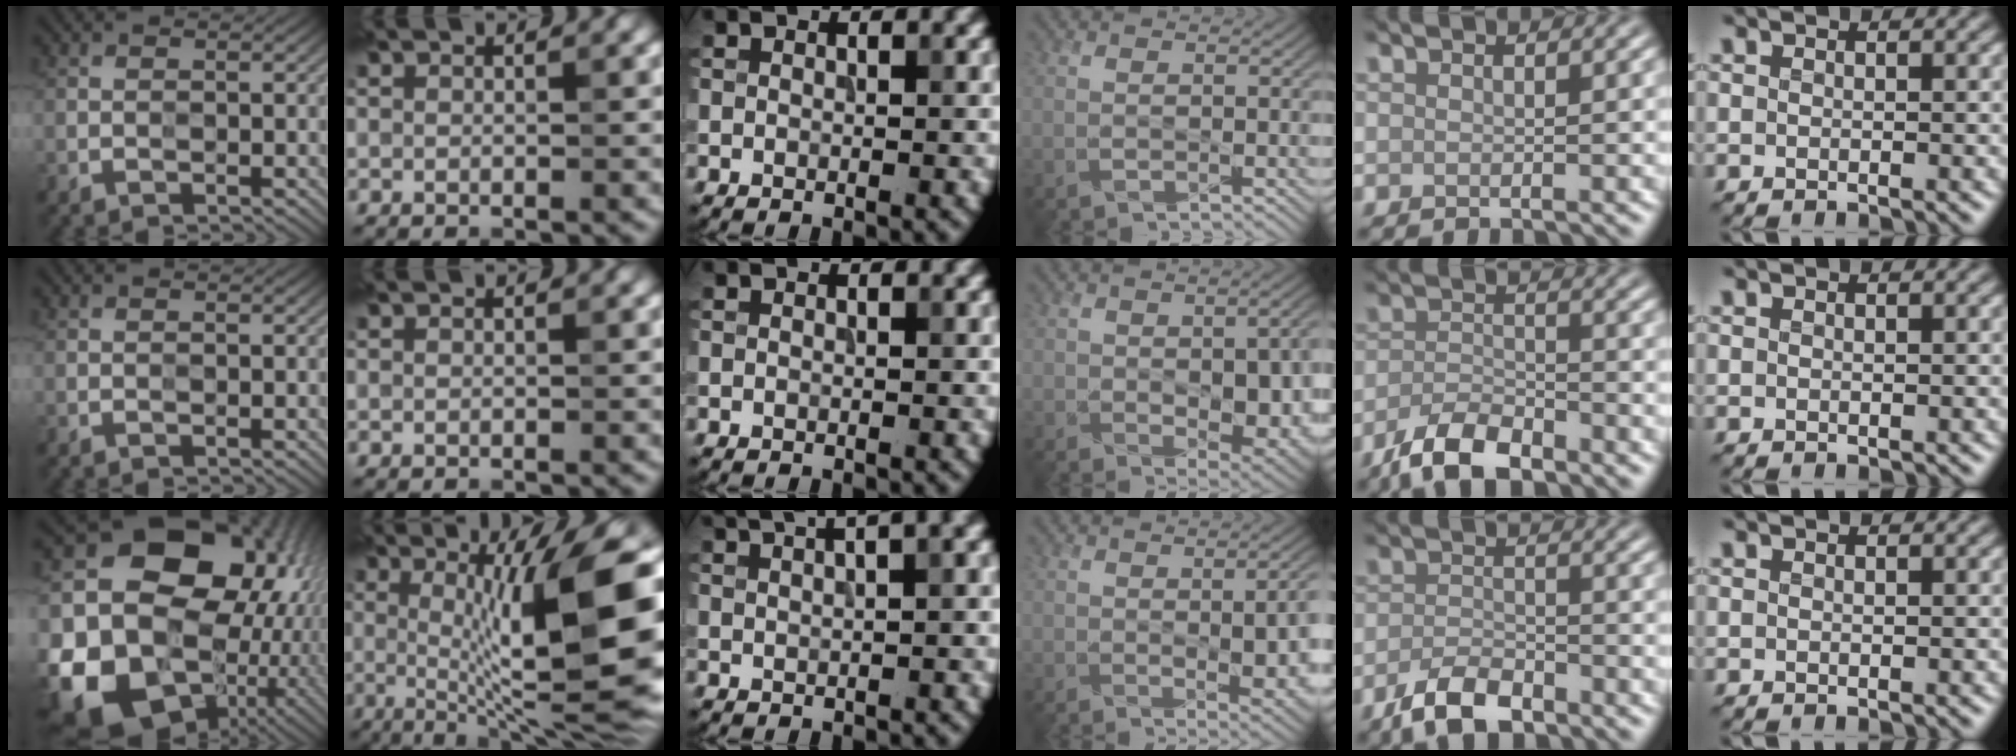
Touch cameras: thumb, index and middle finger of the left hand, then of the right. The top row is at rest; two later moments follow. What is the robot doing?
{"motion": "wipe", "object": "bowl"}